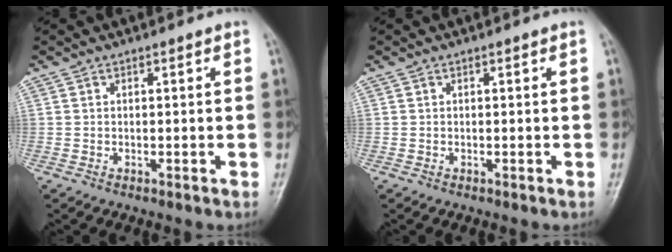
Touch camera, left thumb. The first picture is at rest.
{"total": 0.0}